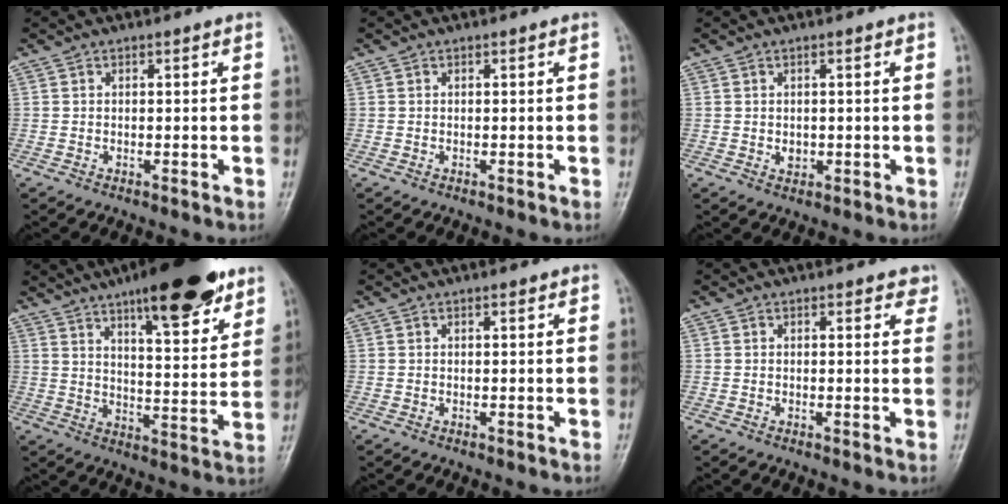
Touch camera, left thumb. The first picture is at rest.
{"total": 0.0}
{"total": 1.8, "force": [0.1, 1.4, 1.1], "torque": [-0.008, -0.001, 0.005]}
{"total": 19.4, "force": [12.6, 5.6, 13.6], "torque": [-0.164, -0.058, 0.189]}
{"total": 0.7, "force": [0.5, 0.3, 0.5], "torque": [-0.007, -0.001, 0.005]}
{"total": 2.4, "force": [1.6, 1.2, 1.2], "torque": [0.009, -0.005, 0.013]}